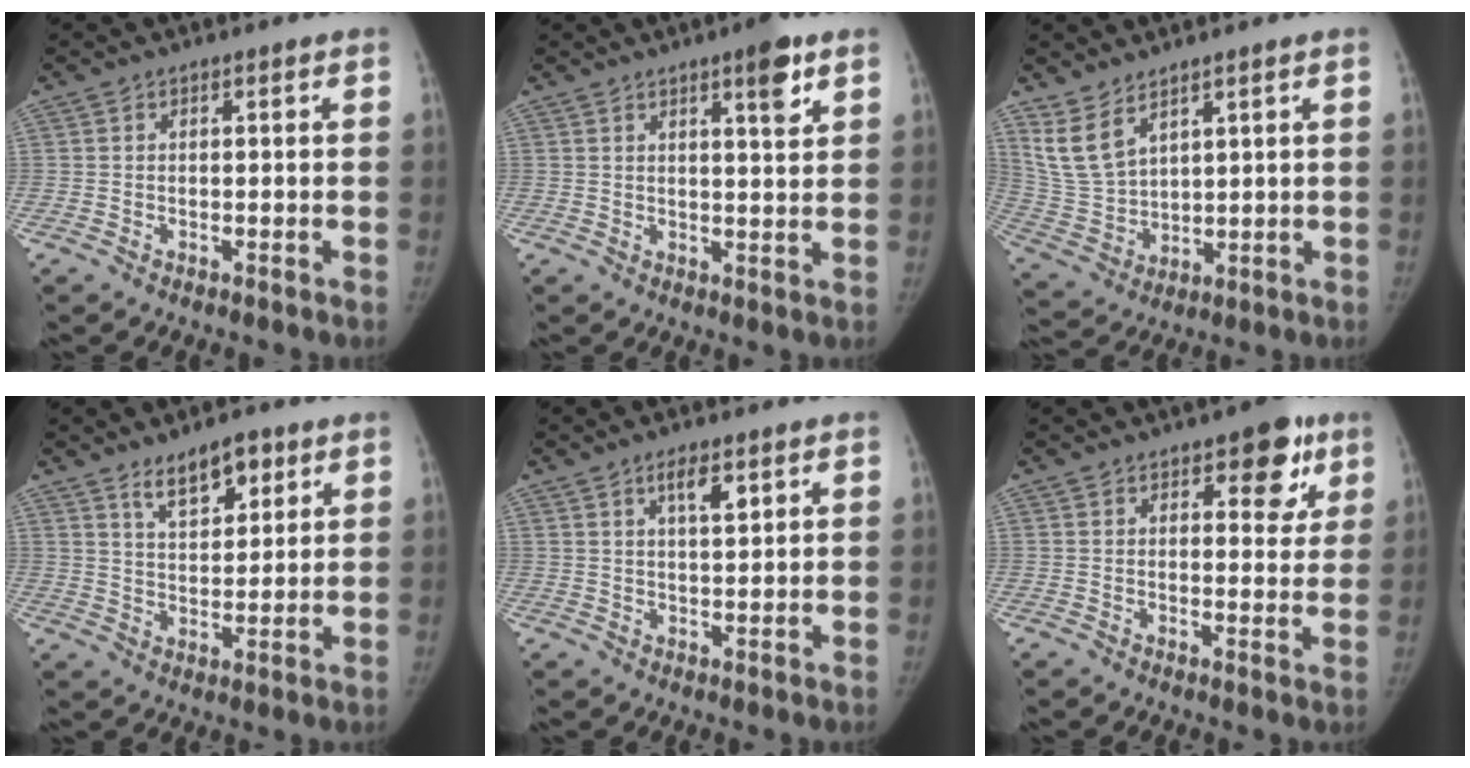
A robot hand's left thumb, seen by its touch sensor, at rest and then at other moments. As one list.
[{"total": 5.7, "force": [3.4, 1.1, 4.5], "torque": [-0.056, -0.019, 0.046]}, {"total": 8.1, "force": [5.6, 4.0, 4.3], "torque": [-0.079, -0.028, 0.137]}, {"total": 7.8, "force": [5.1, 3.6, 4.7], "torque": [-0.048, -0.035, 0.086]}, {"total": 4.1, "force": [2.3, 1.3, 3.1], "torque": [-0.045, -0.014, 0.040]}, {"total": 8.5, "force": [4.4, 4.3, 5.8], "torque": [-0.033, -0.016, 0.051]}]